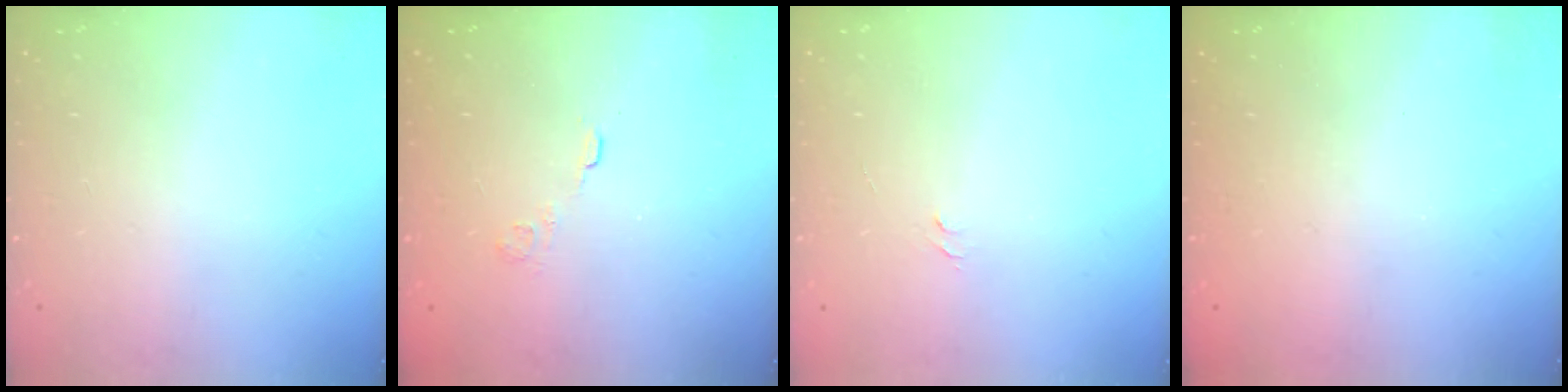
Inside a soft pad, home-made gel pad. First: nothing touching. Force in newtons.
{"total": 2.6, "press": 2.2, "slide": 1.4}
{"total": 3.8, "press": 3.8, "slide": 0.3}
{"total": 2.4, "press": 2.3, "slide": 0.8}